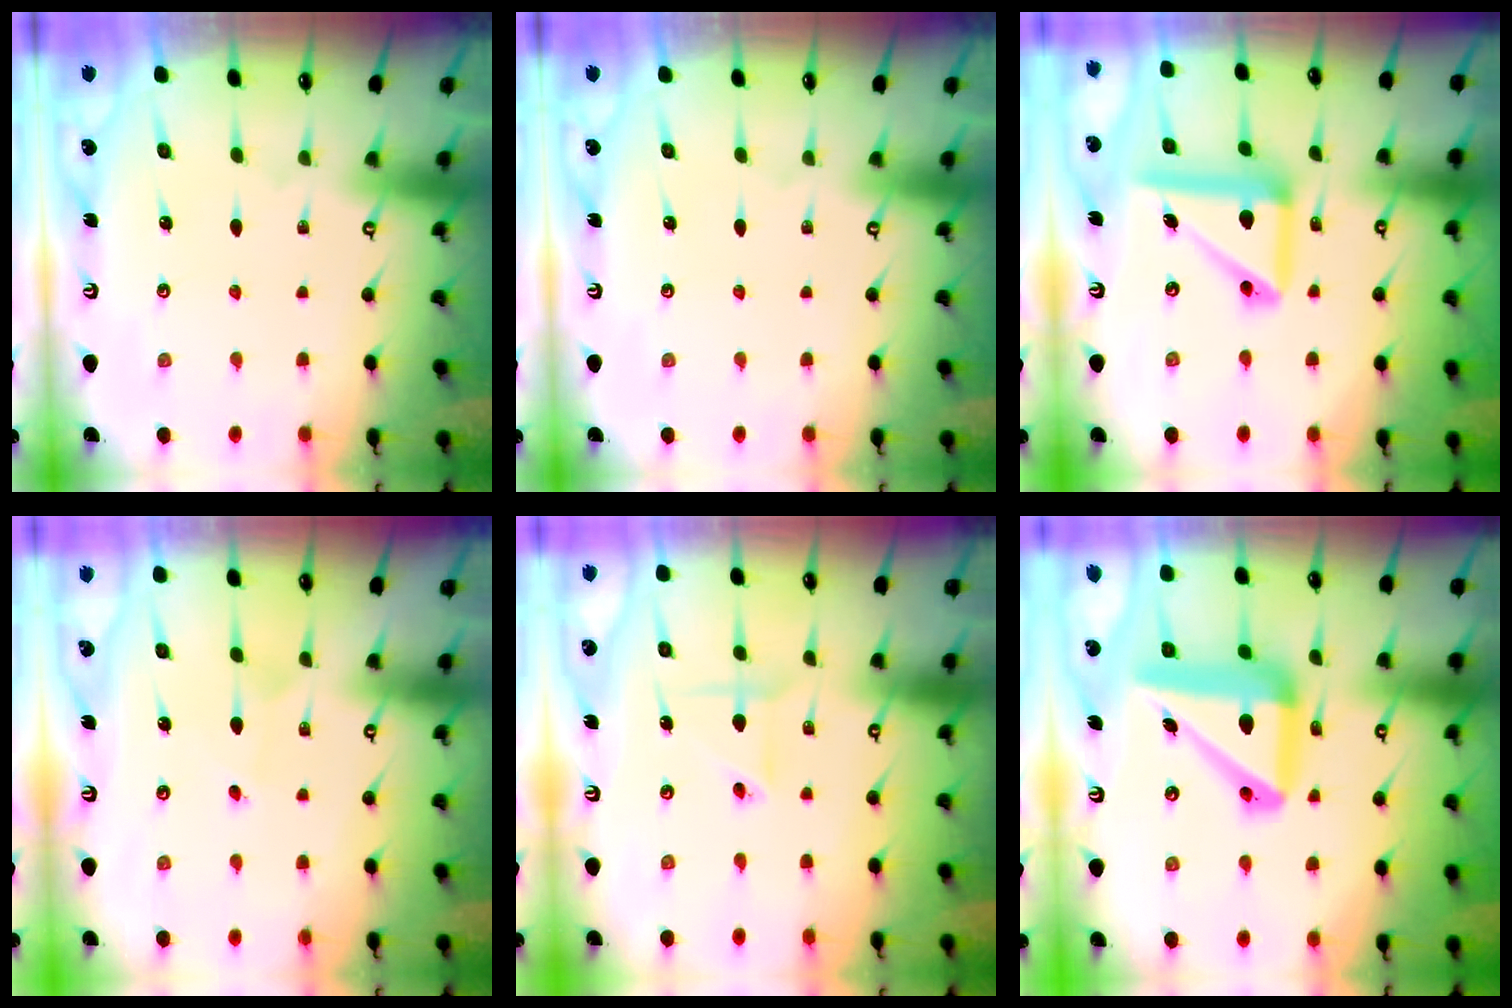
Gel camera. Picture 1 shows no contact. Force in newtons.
{"total": 0.0}
{"total": 14.5, "press": 14.4, "slide": 2.0}
{"total": 3.0, "press": 3.0, "slide": 0.2}
{"total": 4.0, "press": 3.8, "slide": 1.2}
{"total": 20.2, "press": 20.0, "slide": 2.5}